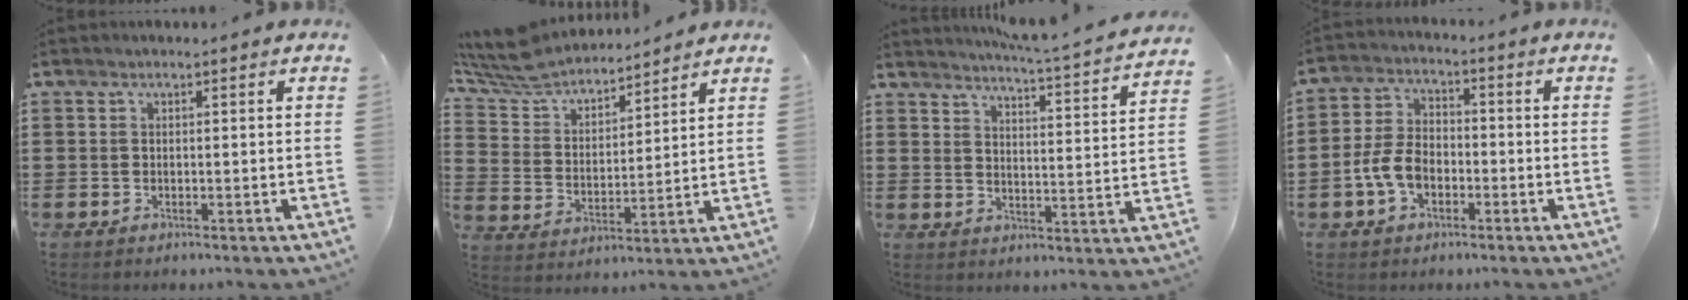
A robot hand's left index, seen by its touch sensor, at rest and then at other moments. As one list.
[{"total": 7.4, "force": [6.8, 2.1, 1.9], "torque": [-0.073, -0.037, 0.120]}, {"total": 4.2, "force": [4.0, -0.7, 1.0], "torque": [-0.034, -0.039, 0.060]}, {"total": 6.2, "force": [-2.2, 3.9, 4.4], "torque": [-0.111, 0.001, -0.048]}]